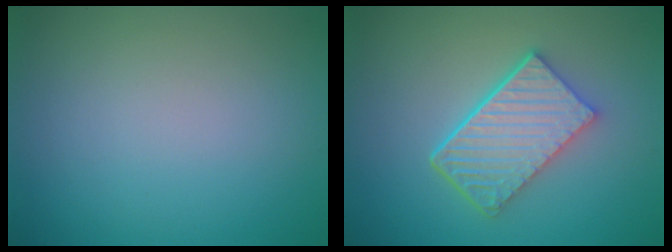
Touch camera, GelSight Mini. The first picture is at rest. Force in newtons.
{"total": 5.9, "press": 4.3, "slide": 4.1}